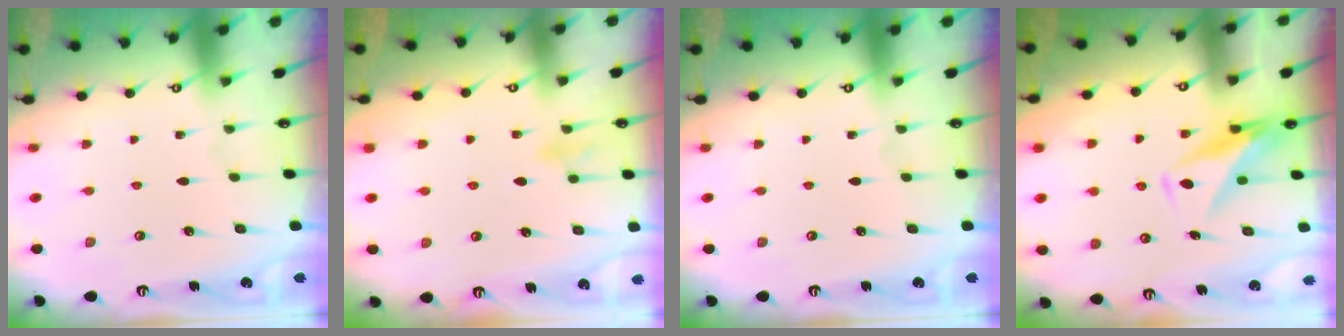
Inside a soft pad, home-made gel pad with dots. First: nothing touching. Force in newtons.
{"total": 8.6, "press": 8.5, "slide": 1.6}
{"total": 0.0}
{"total": 10.2, "press": 10.2, "slide": 0.8}